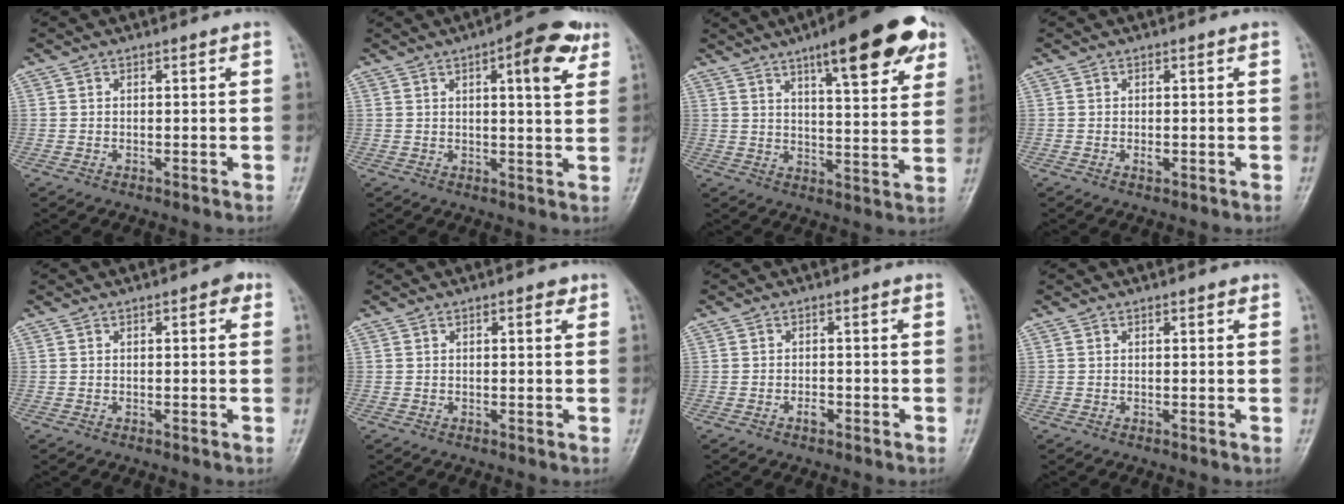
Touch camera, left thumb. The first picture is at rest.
{"total": 9.6, "force": [4.4, 2.9, 8.0], "torque": [-0.092, -0.008, 0.052]}
{"total": 18.5, "force": [10.4, 5.0, 14.4], "torque": [-0.169, -0.031, 0.146]}
{"total": 1.2, "force": [-0.1, 0.7, 1.0], "torque": [-0.012, -0.001, -0.002]}
{"total": 2.2, "force": [0.8, 1.0, 1.8], "torque": [-0.017, 0.002, 0.007]}
{"total": 1.7, "force": [0.9, 0.7, 1.3], "torque": [-0.014, -0.001, 0.009]}
{"total": 1.6, "force": [-0.8, 0.8, 1.1], "torque": [-0.018, 0.004, -0.015]}
{"total": 1.0, "force": [0.6, 0.4, 0.6], "torque": [-0.008, -0.002, 0.007]}